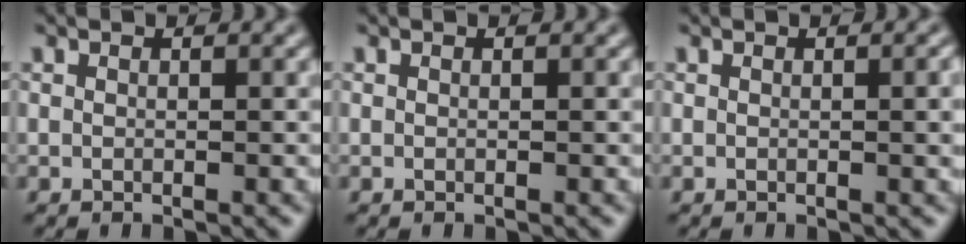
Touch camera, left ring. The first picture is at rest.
{"total": 0.0}
{"total": 1.8, "force": [0.1, 0.5, 1.8], "torque": [-0.018, 0.001, -0.001]}